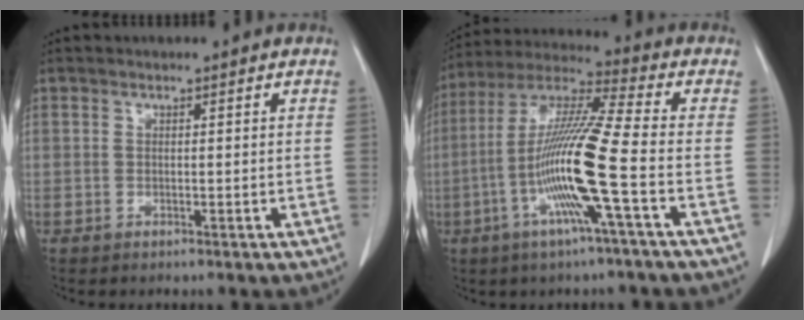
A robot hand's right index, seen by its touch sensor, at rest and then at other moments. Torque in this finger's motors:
{"motor_torque": [2.14, 0.00, 1.05, 0.21]}